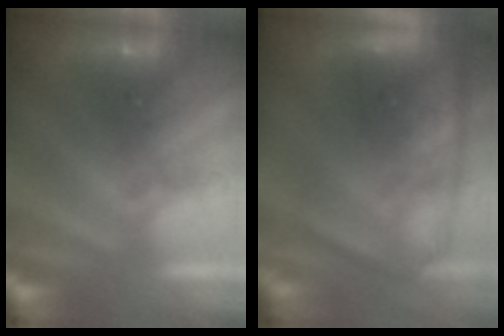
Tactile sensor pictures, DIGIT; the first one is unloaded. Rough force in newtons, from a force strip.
{"total": 6.8}